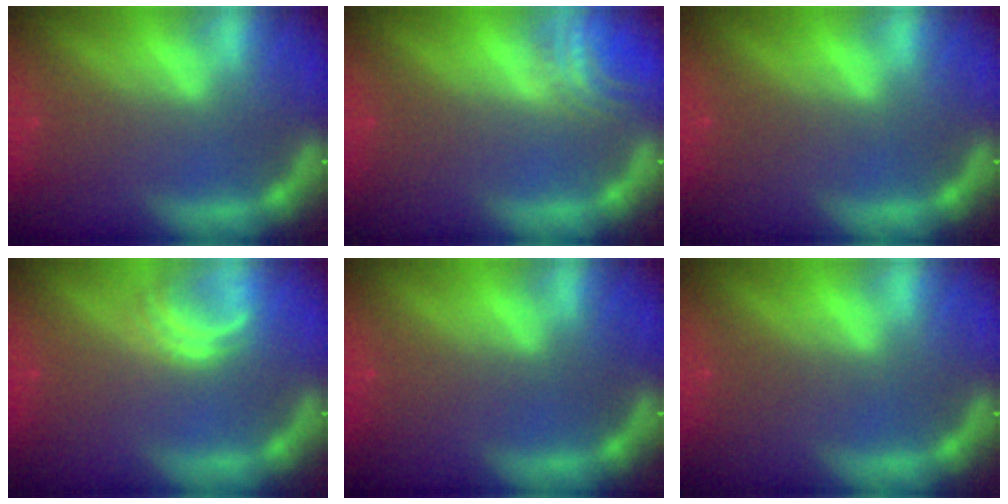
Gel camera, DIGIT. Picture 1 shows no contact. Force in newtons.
{"total": 3.0}
{"total": 0.0}
{"total": 2.5}
{"total": 0.0}
{"total": 0.0}